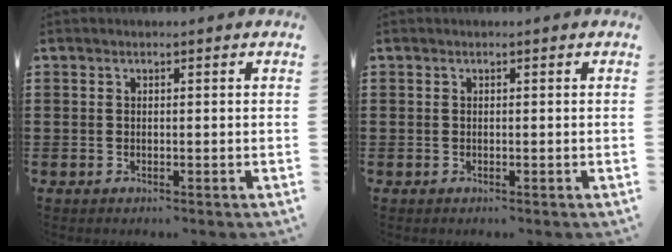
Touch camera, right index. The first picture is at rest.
{"total": 0.0}